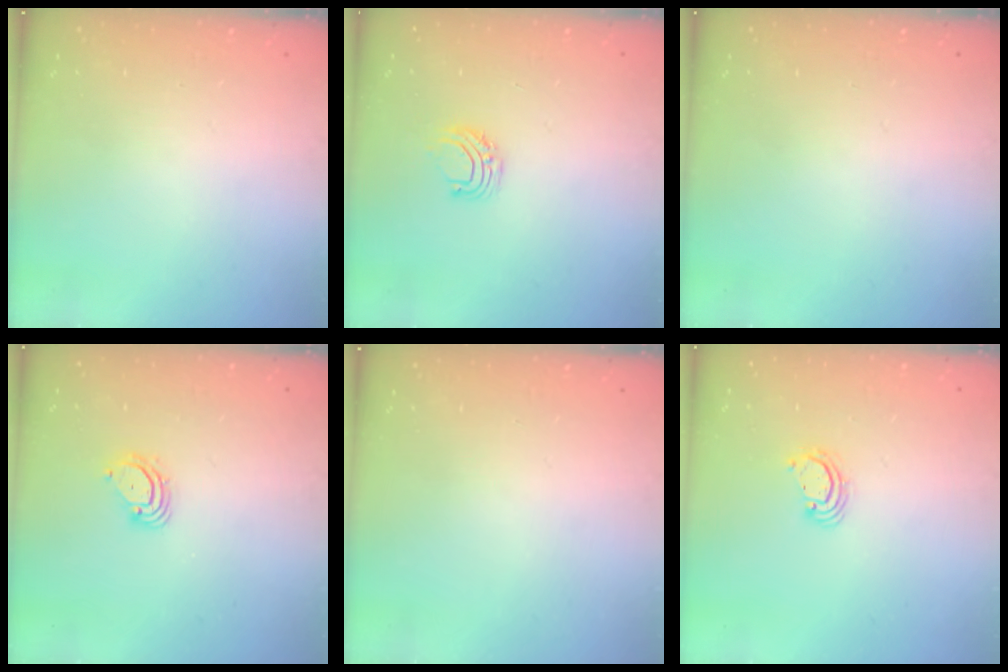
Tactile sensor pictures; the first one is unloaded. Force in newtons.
{"total": 5.8, "press": 5.8, "slide": 0.6}
{"total": 0.0}
{"total": 4.3, "press": 4.3, "slide": 0.4}
{"total": 0.0}
{"total": 2.2, "press": 2.2, "slide": 0.2}